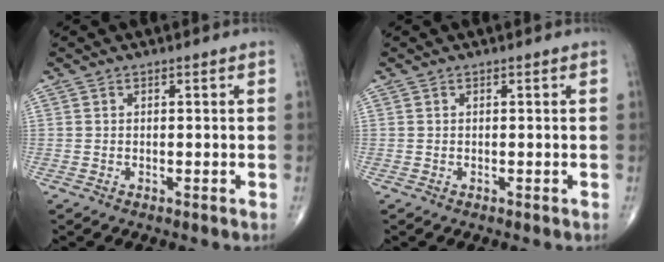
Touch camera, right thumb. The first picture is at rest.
{"total": 0.0}